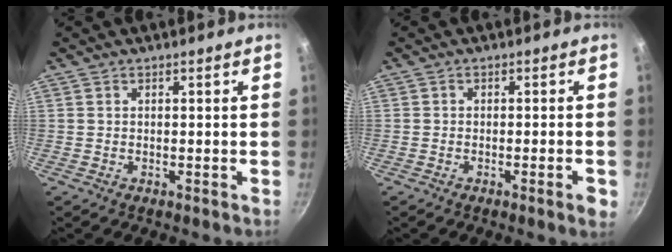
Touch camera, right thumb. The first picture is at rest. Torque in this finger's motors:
{"motor_torque": [0.04, -0.24, 0.31, 0.21, -0.01]}